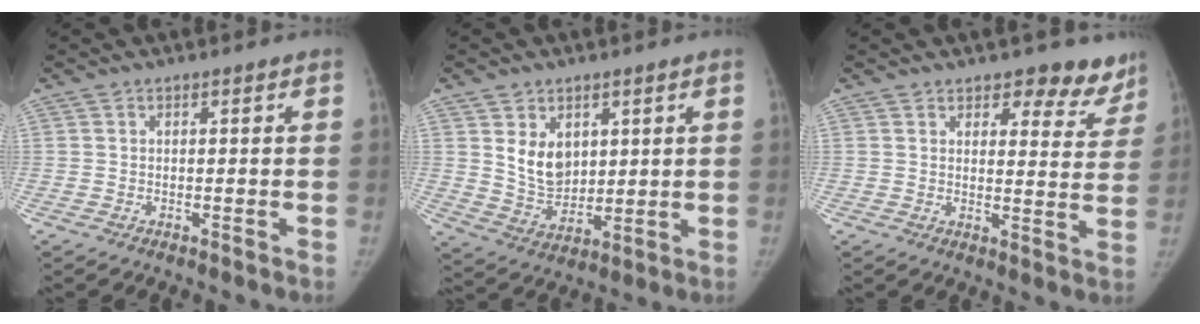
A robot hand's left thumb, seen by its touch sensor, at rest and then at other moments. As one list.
[{"total": 9.5, "force": [3.5, 7.1, 5.4], "torque": [-0.061, -0.033, 0.081]}, {"total": 8.7, "force": [7.3, 4.1, 2.3], "torque": [0.025, -0.045, 0.077]}]